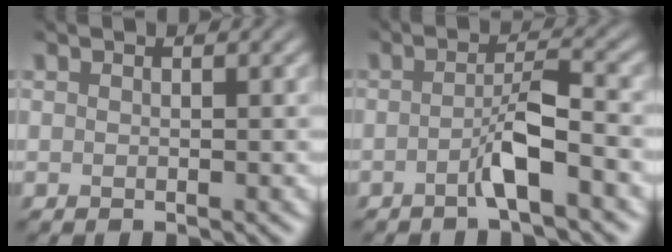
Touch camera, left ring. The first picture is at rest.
{"total": 3.0, "force": [-1.4, 0.2, 2.7], "torque": [-0.048, 0.012, -0.033]}